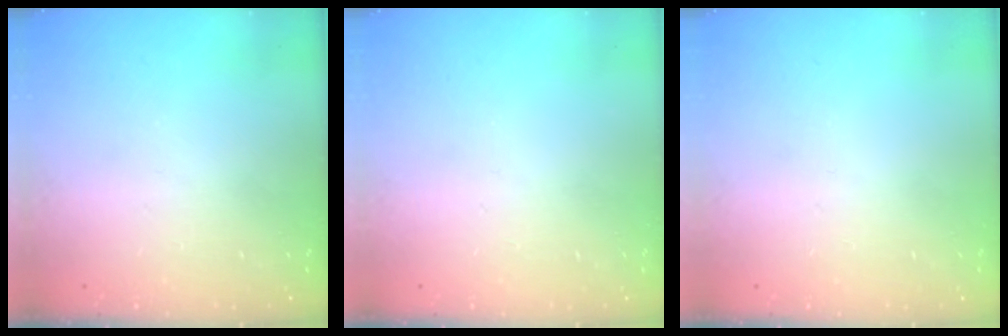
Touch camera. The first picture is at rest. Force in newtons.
{"total": 0.0}
{"total": 0.0}